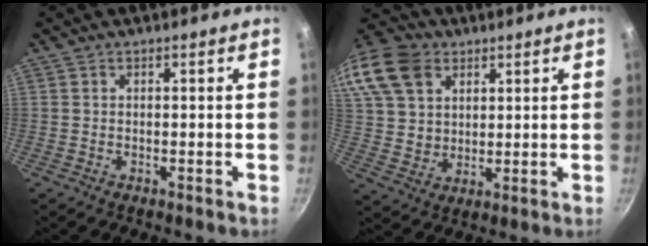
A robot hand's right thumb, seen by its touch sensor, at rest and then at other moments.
{"total": 21.2, "force": [9.8, 15.8, 10.2], "torque": [-0.229, 0.018, 0.188]}